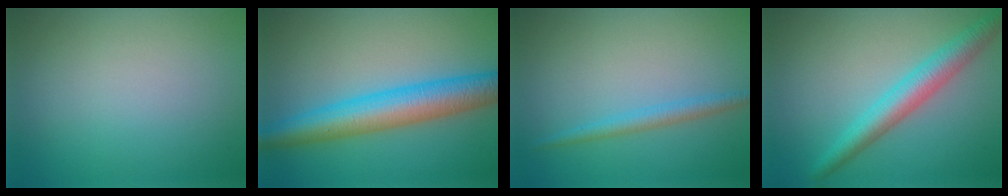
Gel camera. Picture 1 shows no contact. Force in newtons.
{"total": 7.1, "press": 7.1, "slide": 0.0}
{"total": 1.9, "press": 1.9, "slide": 0.1}
{"total": 4.2, "press": 4.2, "slide": 0.1}